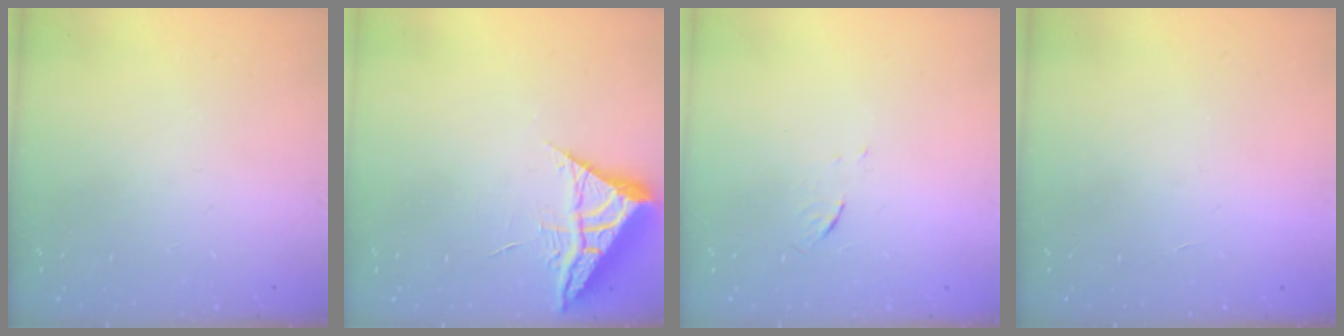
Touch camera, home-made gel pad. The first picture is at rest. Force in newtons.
{"total": 5.9, "press": 5.9, "slide": 0.6}
{"total": 3.2, "press": 3.0, "slide": 1.3}
{"total": 1.8, "press": 1.8, "slide": 0.1}